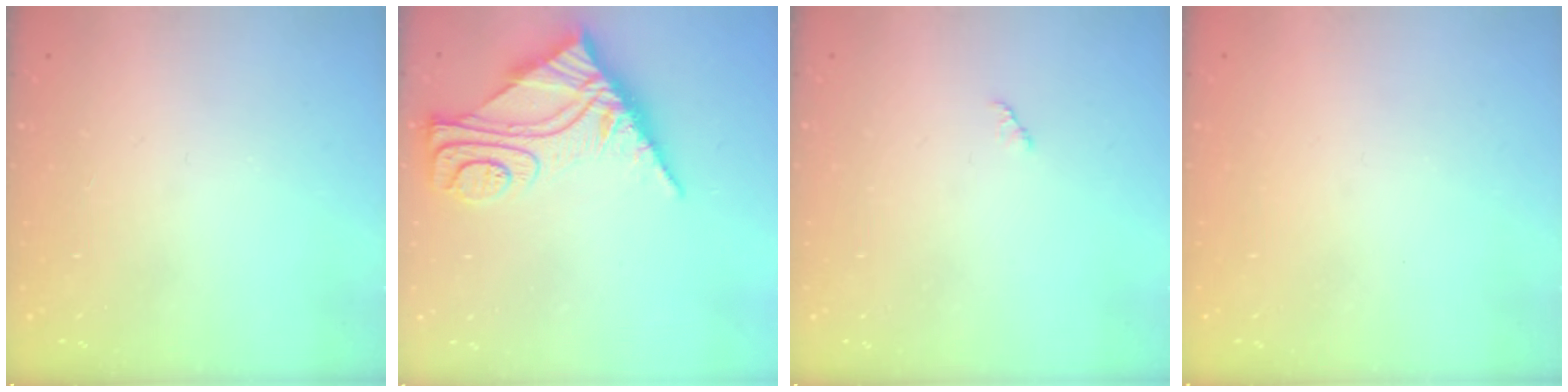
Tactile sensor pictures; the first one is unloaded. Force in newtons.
{"total": 11.3, "press": 11.2, "slide": 1.1}
{"total": 2.8, "press": 2.8, "slide": 0.4}
{"total": 0.8, "press": 0.7, "slide": 0.3}